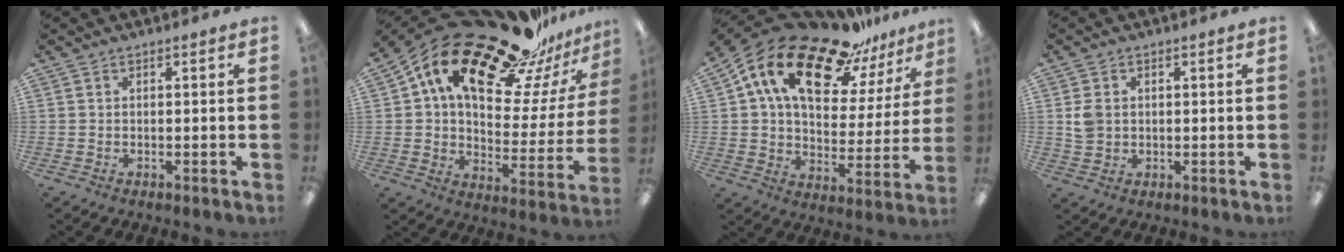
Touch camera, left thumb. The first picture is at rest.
{"total": 24.2, "force": [19.4, 8.9, 11.4], "torque": [-0.193, -0.138, 0.331]}
{"total": 20.4, "force": [14.5, 9.9, 10.3], "torque": [-0.187, -0.091, 0.252]}
{"total": 3.9, "force": [0.6, 3.2, 2.1], "torque": [-0.035, 0.004, 0.010]}